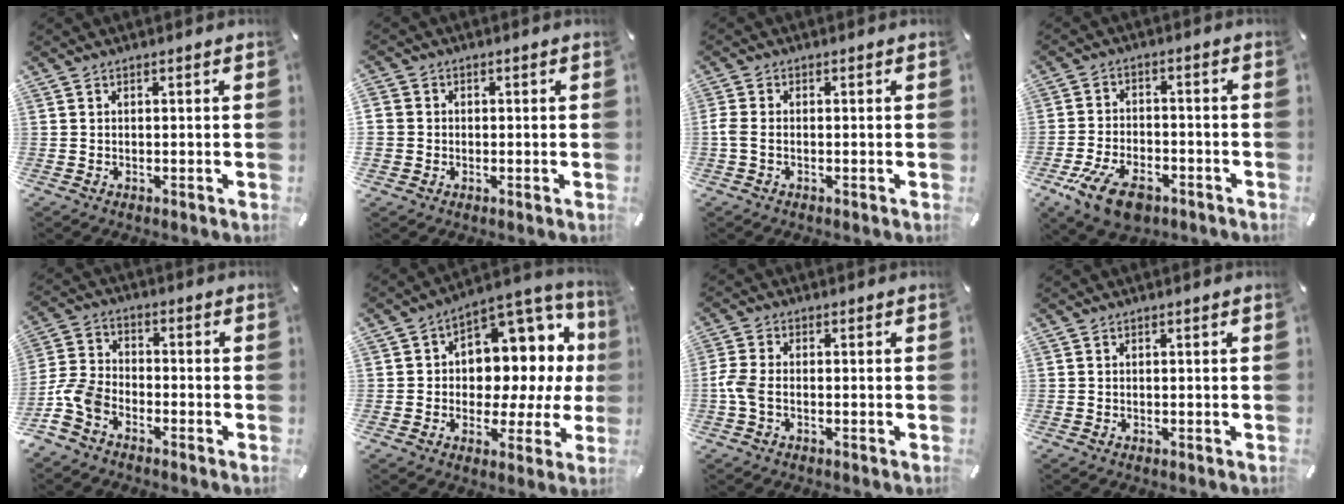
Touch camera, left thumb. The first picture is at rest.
{"total": 3.6, "force": [-0.2, 3.5, 0.2], "torque": [-0.006, 0.010, -0.003]}
{"total": 2.4, "force": [-0.6, 1.2, 2.0], "torque": [-0.050, 0.000, -0.014]}
{"total": 10.9, "force": [-6.0, 5.9, 7.0], "torque": [-0.142, 0.027, -0.107]}
{"total": 8.2, "force": [-5.4, 5.0, 3.5], "torque": [-0.086, 0.021, -0.107]}
{"total": 10.9, "force": [2.2, 8.9, 5.9], "torque": [-0.060, -0.046, 0.043]}
{"total": 4.2, "force": [-1.3, 2.1, 3.4], "torque": [-0.083, 0.000, -0.028]}
{"total": 0.0}